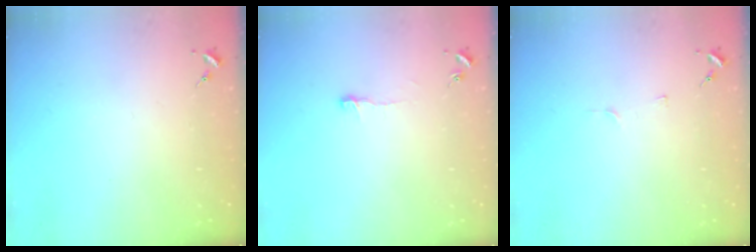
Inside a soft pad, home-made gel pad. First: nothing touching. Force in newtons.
{"total": 4.4, "press": 4.3, "slide": 0.4}
{"total": 3.6, "press": 3.6, "slide": 0.4}